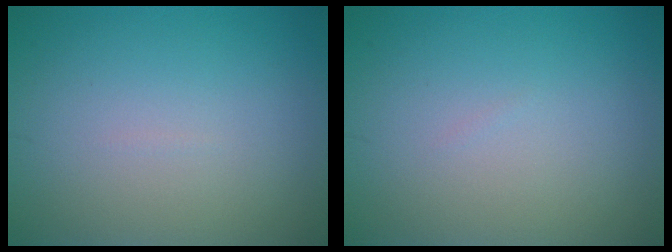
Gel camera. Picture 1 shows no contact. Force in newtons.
{"total": 0.0}